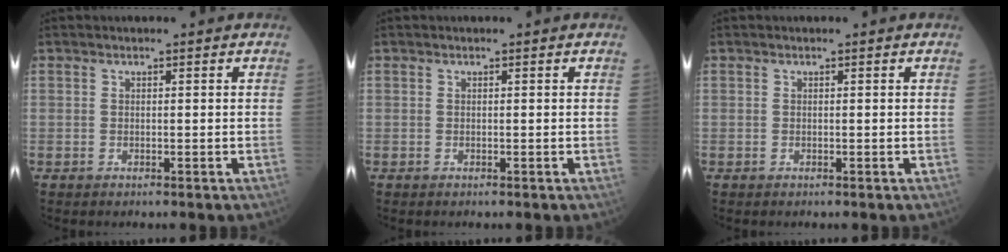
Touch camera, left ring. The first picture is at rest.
{"total": 0.0}
{"total": 0.0}